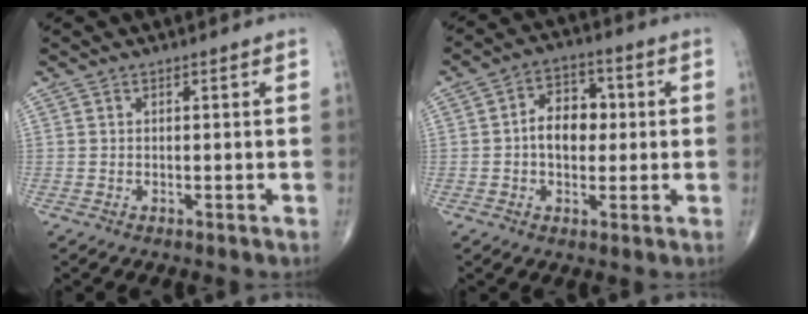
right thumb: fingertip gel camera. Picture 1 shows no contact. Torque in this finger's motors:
{"motor_torque": [0.15, 0.29, 0.77, 0.13, 0.05]}